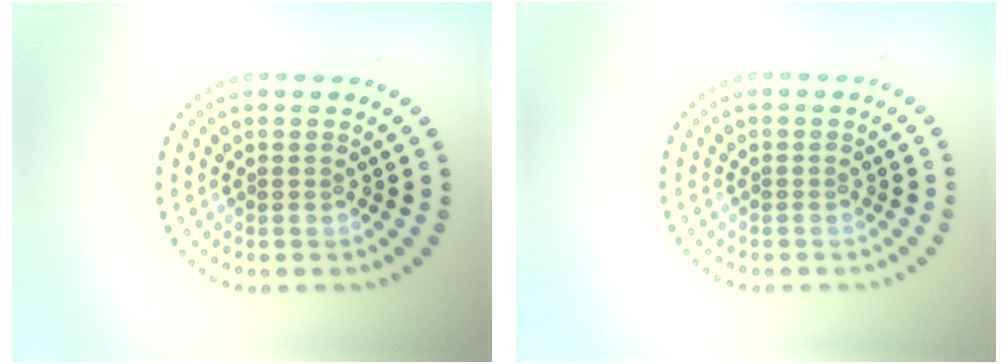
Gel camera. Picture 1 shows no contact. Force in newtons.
{"total": 0.0}